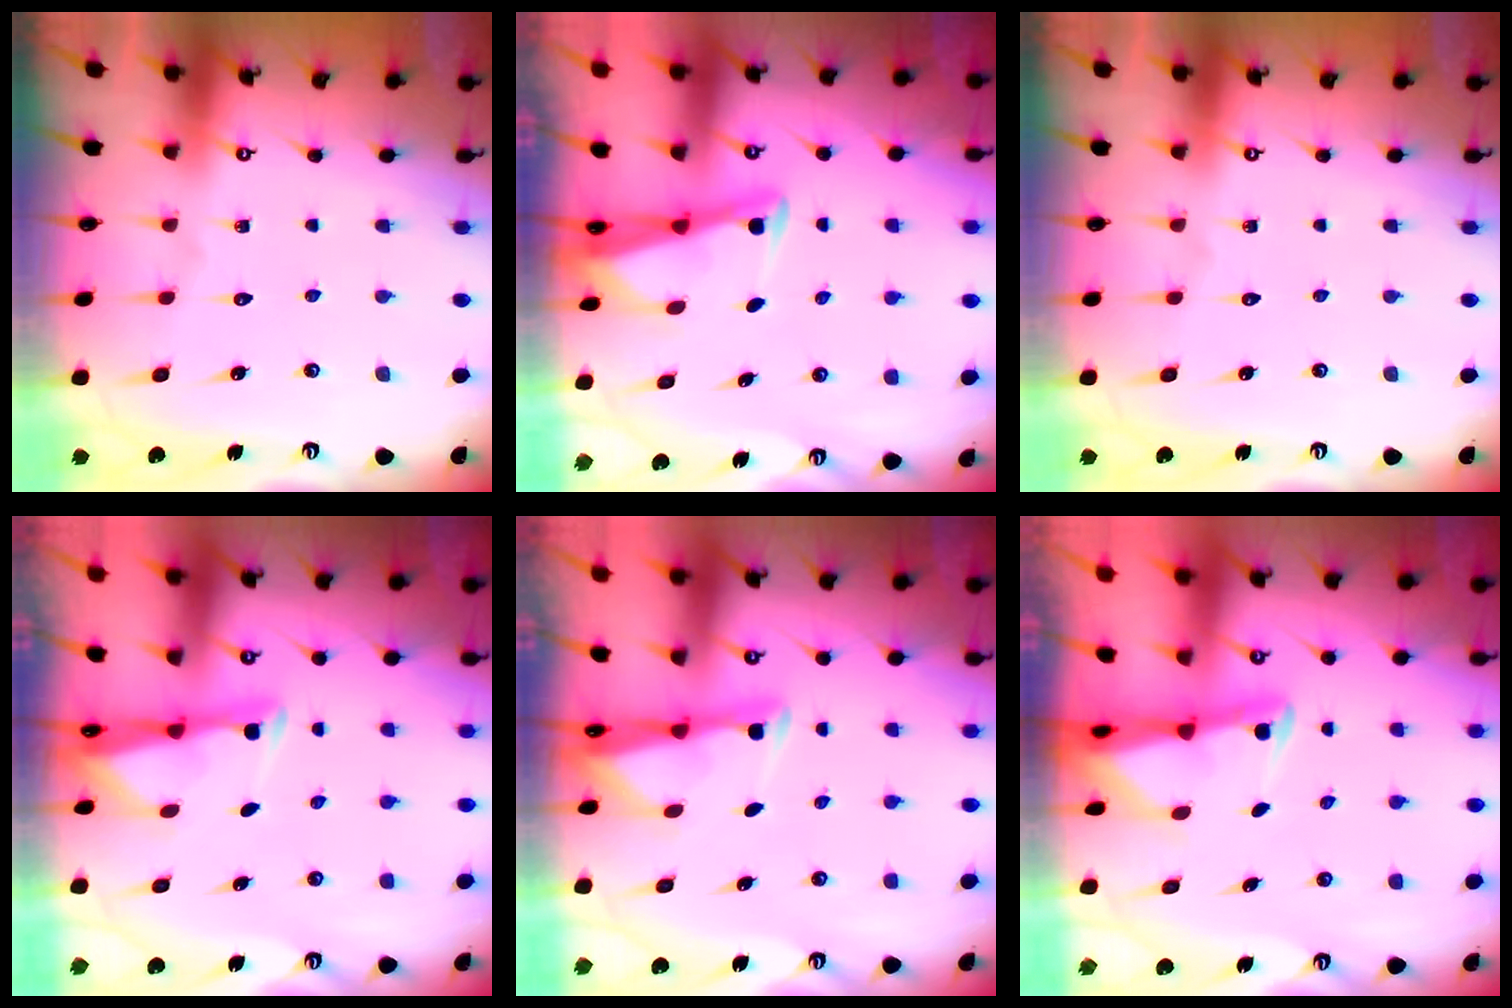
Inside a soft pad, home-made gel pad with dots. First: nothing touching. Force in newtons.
{"total": 2.9, "press": 2.9, "slide": 0.2}
{"total": 0.0}
{"total": 2.6, "press": 2.6, "slide": 0.4}
{"total": 2.6, "press": 2.6, "slide": 0.4}
{"total": 2.3, "press": 2.3, "slide": 0.5}